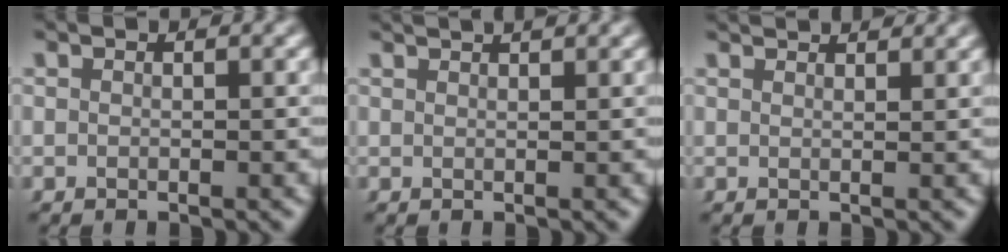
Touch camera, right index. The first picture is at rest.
{"total": 1.9, "force": [1.5, -0.2, 1.1], "torque": [-0.005, 0.006, 0.023]}
{"total": 1.9, "force": [1.8, -0.3, 0.6], "torque": [0.001, 0.000, 0.028]}